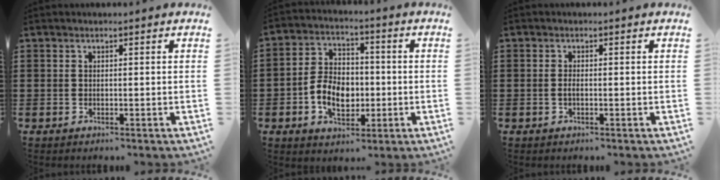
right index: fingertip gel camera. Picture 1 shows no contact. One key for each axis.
{"total": 8.0, "fx": -1.8, "fy": 5.5, "fz": 5.5, "tx": -0.114, "ty": 0.008, "tz": -0.036}
{"total": 0.9, "fx": -0.3, "fy": 0.3, "fz": 0.8, "tx": -0.016, "ty": -0.001, "tz": -0.004}